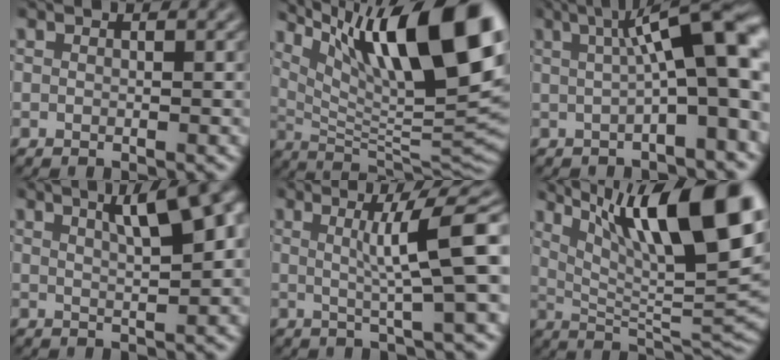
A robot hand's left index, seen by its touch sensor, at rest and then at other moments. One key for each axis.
{"total": 16.7, "fx": 7.9, "fy": 5.0, "fz": 13.8, "tx": -0.215, "ty": 0.017, "tz": 0.148}
{"total": 9.0, "fx": 1.4, "fy": 2.0, "fz": 8.6, "tx": -0.105, "ty": 0.021, "tz": 0.014}
{"total": 8.6, "fx": 3.9, "fy": 2.7, "fz": 7.1, "tx": -0.053, "ty": 0.038, "tz": 0.037}
{"total": 6.8, "fx": 1.3, "fy": 1.0, "fz": 6.6, "tx": -0.089, "ty": 0.010, "tz": 0.020}
{"total": 15.1, "fx": 7.1, "fy": 4.3, "fz": 12.6, "tx": -0.199, "ty": 0.007, "tz": 0.127}